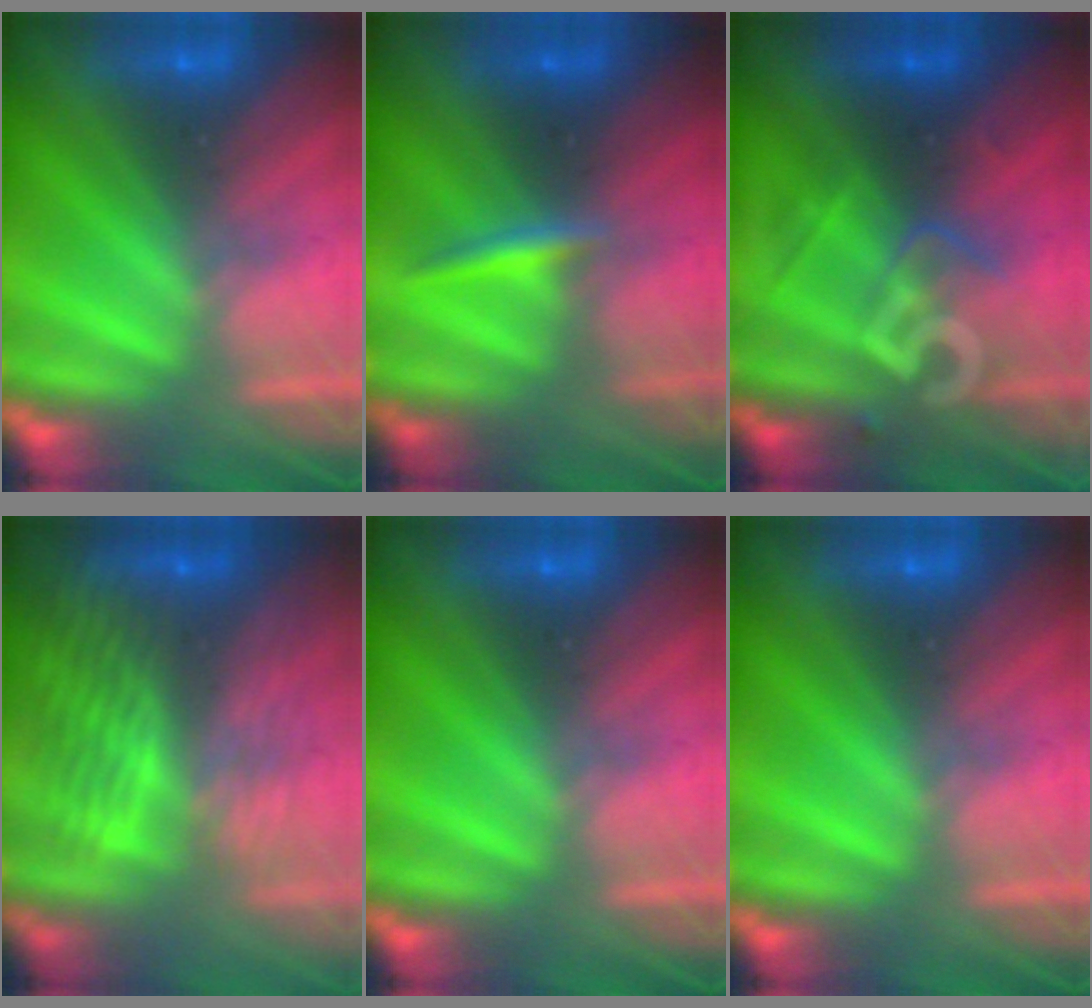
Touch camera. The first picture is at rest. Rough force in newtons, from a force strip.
{"total": 2.3}
{"total": 2.7}
{"total": 7.7}
{"total": 0.0}
{"total": 0.0}